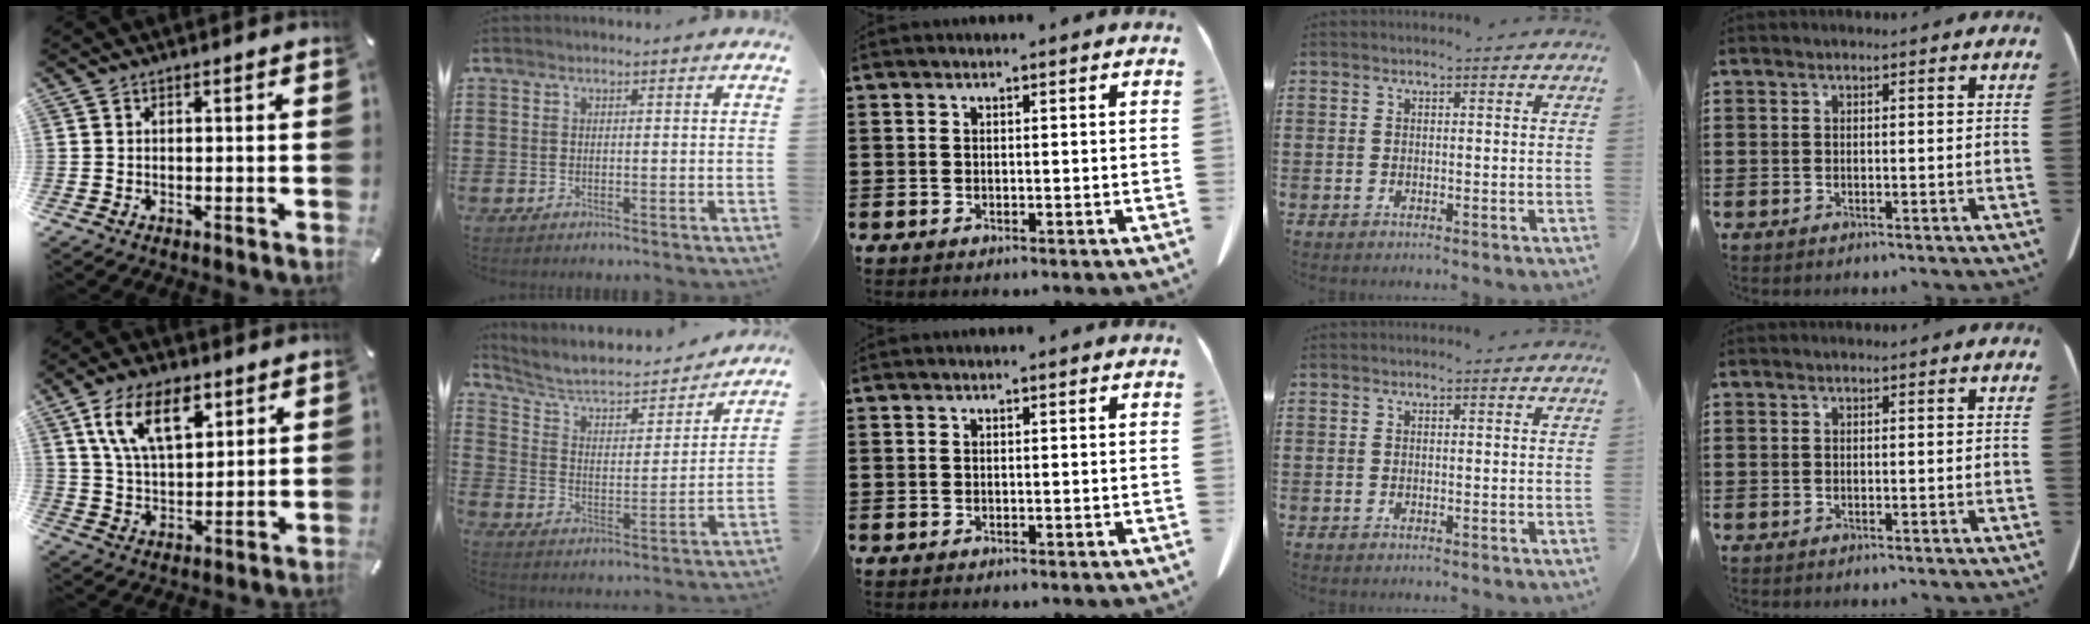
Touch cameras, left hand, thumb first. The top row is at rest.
{"thumb": {"total": 13.4, "force": [6.8, 7.2, 9.0], "torque": [-0.182, -0.009, 0.121]}, "index": {"total": 5.8, "force": [4.9, 1.8, 2.5], "torque": [-0.072, -0.032, 0.078]}}